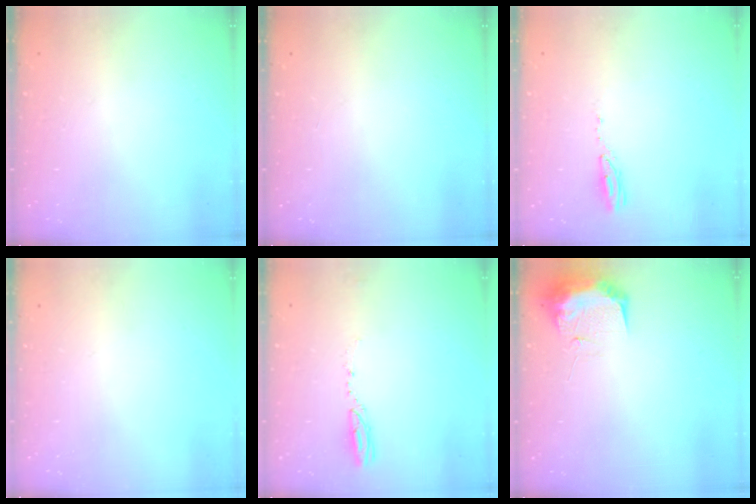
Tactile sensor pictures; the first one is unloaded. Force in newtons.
{"total": 0.0}
{"total": 3.5, "press": 3.5, "slide": 0.3}
{"total": 0.0}
{"total": 3.2, "press": 3.2, "slide": 0.4}
{"total": 9.4, "press": 9.4, "slide": 0.9}